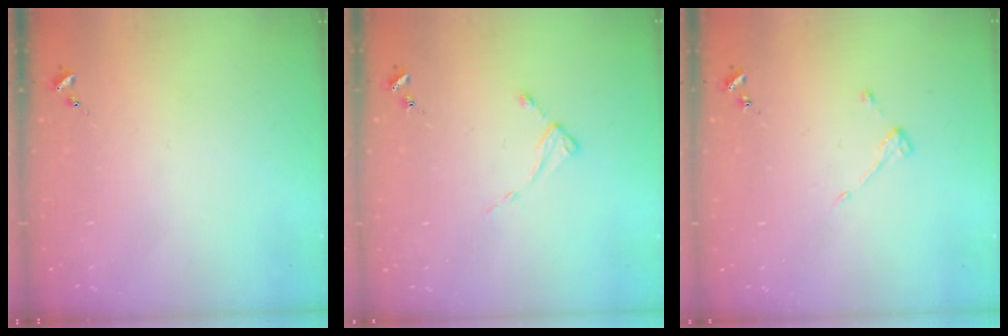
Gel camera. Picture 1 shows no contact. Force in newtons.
{"total": 2.6, "press": 2.6, "slide": 0.4}
{"total": 3.6, "press": 3.5, "slide": 0.6}